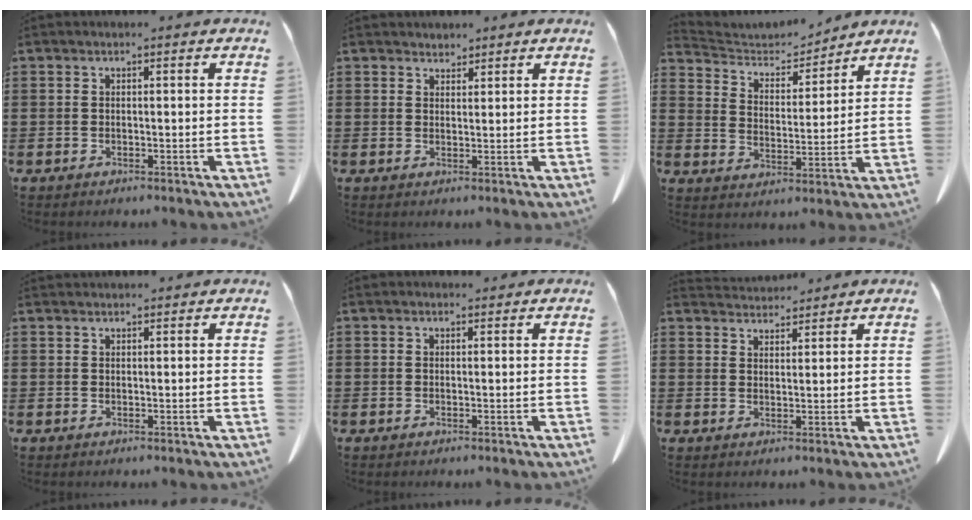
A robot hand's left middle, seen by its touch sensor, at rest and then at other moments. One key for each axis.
{"total": 1.8, "fx": 1.7, "fy": 0.5, "fz": -0.1, "tx": -0.003, "ty": 0.001, "tz": 0.034}
{"total": 4.8, "fx": 4.6, "fy": 1.3, "fz": 0.4, "tx": -0.034, "ty": -0.033, "tz": 0.077}
{"total": 1.2, "fx": 1.1, "fy": 0.1, "fz": 0.1, "tx": -0.004, "ty": 0.001, "tz": 0.022}
{"total": 0.7, "fx": 0.7, "fy": 0.2, "fz": 0.1, "tx": -0.004, "ty": 0.002, "tz": 0.013}
{"total": 3.6, "fx": 3.5, "fy": 0.5, "fz": 0.2, "tx": -0.014, "ty": -0.012, "tz": 0.066}